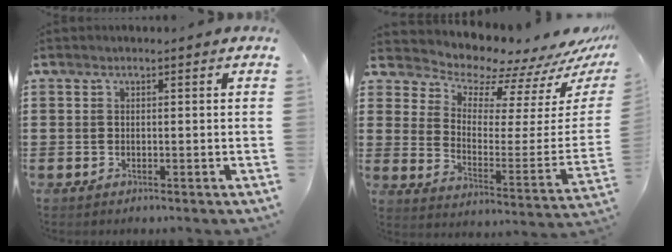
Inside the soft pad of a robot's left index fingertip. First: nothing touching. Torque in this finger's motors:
{"motor_torque": [2.14, 0.00, 0.45, 0.01]}